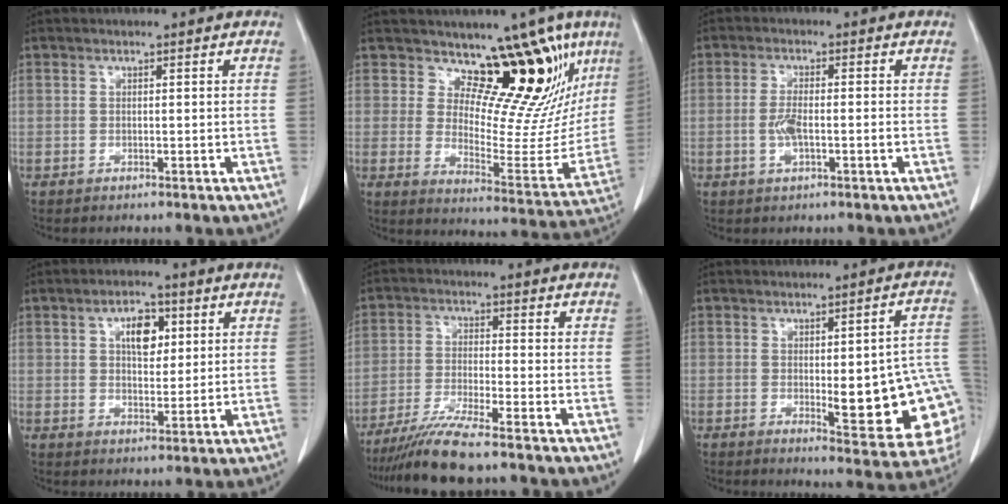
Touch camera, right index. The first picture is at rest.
{"total": 16.4, "force": [11.2, 6.5, 10.1], "torque": [-0.102, -0.029, 0.145]}
{"total": 3.5, "force": [-0.8, 0.9, 3.3], "torque": [-0.072, 0.000, -0.013]}
{"total": 5.6, "force": [1.9, 2.9, 4.4], "torque": [-0.072, 0.007, 0.034]}
{"total": 8.0, "force": [-6.7, -0.4, 4.4], "torque": [-0.078, -0.028, -0.123]}
{"total": 15.1, "force": [-2.2, 3.7, 14.5], "torque": [-0.116, 0.013, -0.009]}